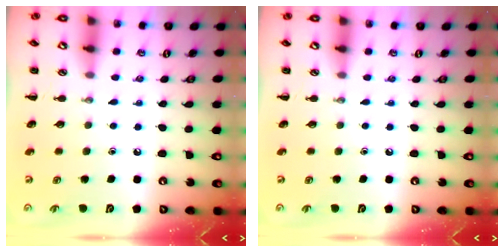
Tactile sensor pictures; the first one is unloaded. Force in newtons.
{"total": 0.0}